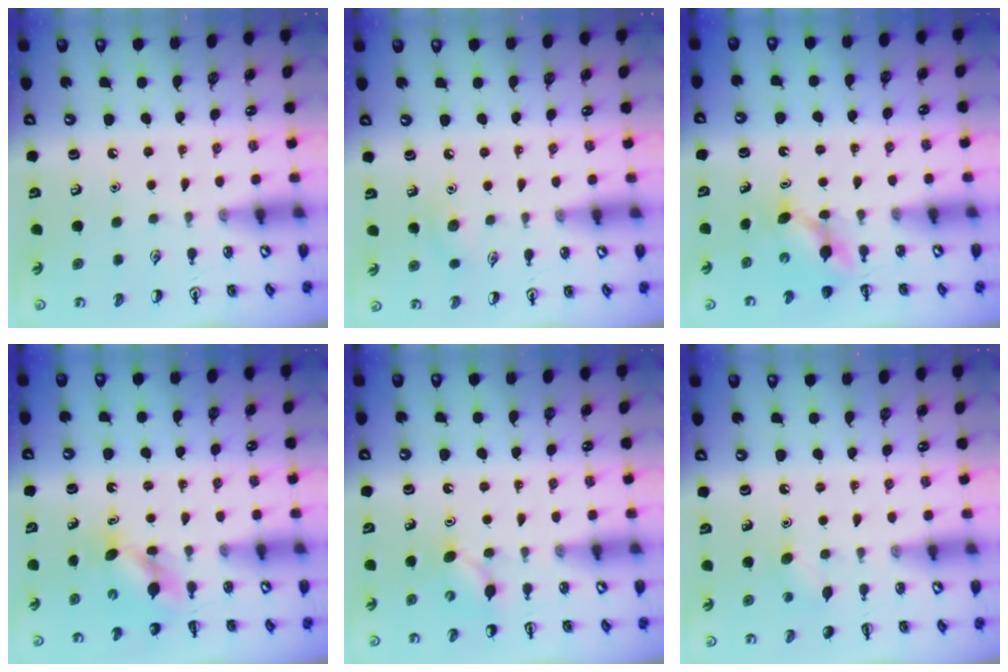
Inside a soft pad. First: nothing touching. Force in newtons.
{"total": 6.3, "press": 6.0, "slide": 1.8}
{"total": 4.1, "press": 4.0, "slide": 1.0}
{"total": 5.0, "press": 4.9, "slide": 0.5}
{"total": 4.0, "press": 3.8, "slide": 1.1}
{"total": 4.0, "press": 3.8, "slide": 1.1}